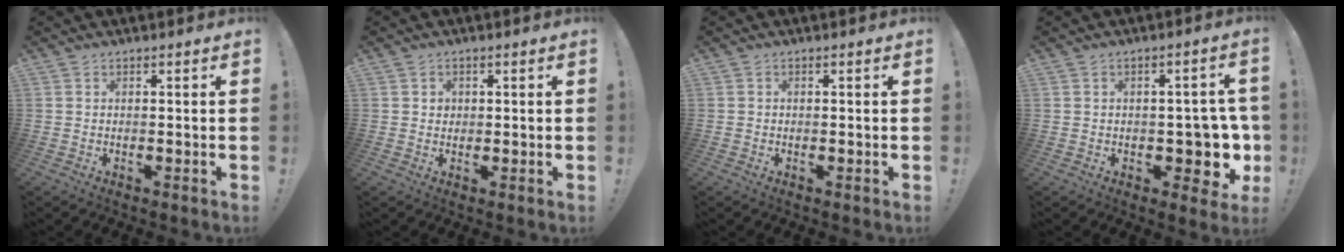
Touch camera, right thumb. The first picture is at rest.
{"total": 1.7, "force": [0.4, 1.6, 0.5], "torque": [0.007, -0.005, 0.004]}
{"total": 0.6, "force": [-0.3, 0.4, 0.2], "torque": [-0.003, 0.001, -0.005]}
{"total": 8.4, "force": [-1.7, 5.7, 5.9], "torque": [-0.060, 0.007, -0.019]}